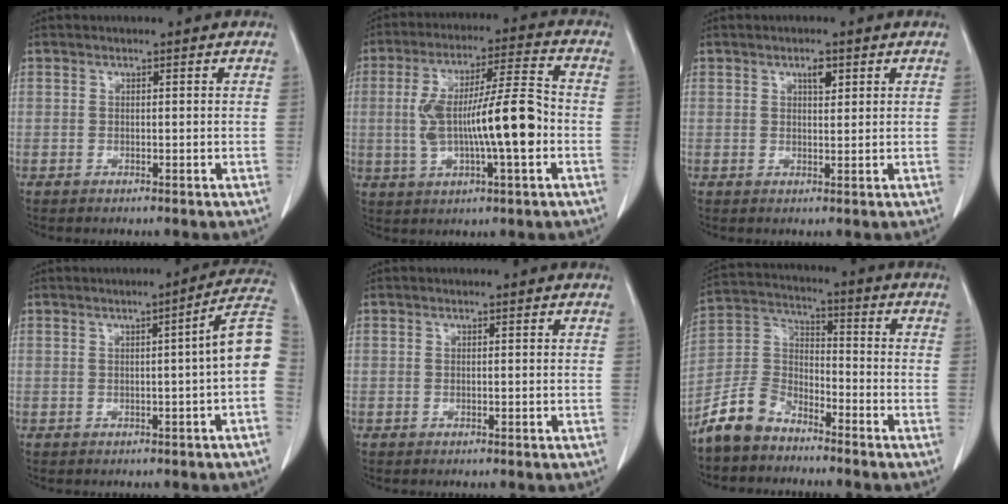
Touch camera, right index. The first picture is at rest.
{"total": 13.7, "force": [-1.7, 1.8, 13.5], "torque": [-0.247, 0.016, -0.024]}
{"total": 2.1, "force": [1.1, 0.8, 1.6], "torque": [-0.024, -0.002, 0.017]}
{"total": 6.7, "force": [-0.4, -0.5, 6.7], "torque": [-0.073, 0.016, -0.012]}
{"total": 0.0}
{"total": 8.5, "force": [-7.0, 4.1, 2.8], "torque": [-0.071, 0.013, -0.145]}